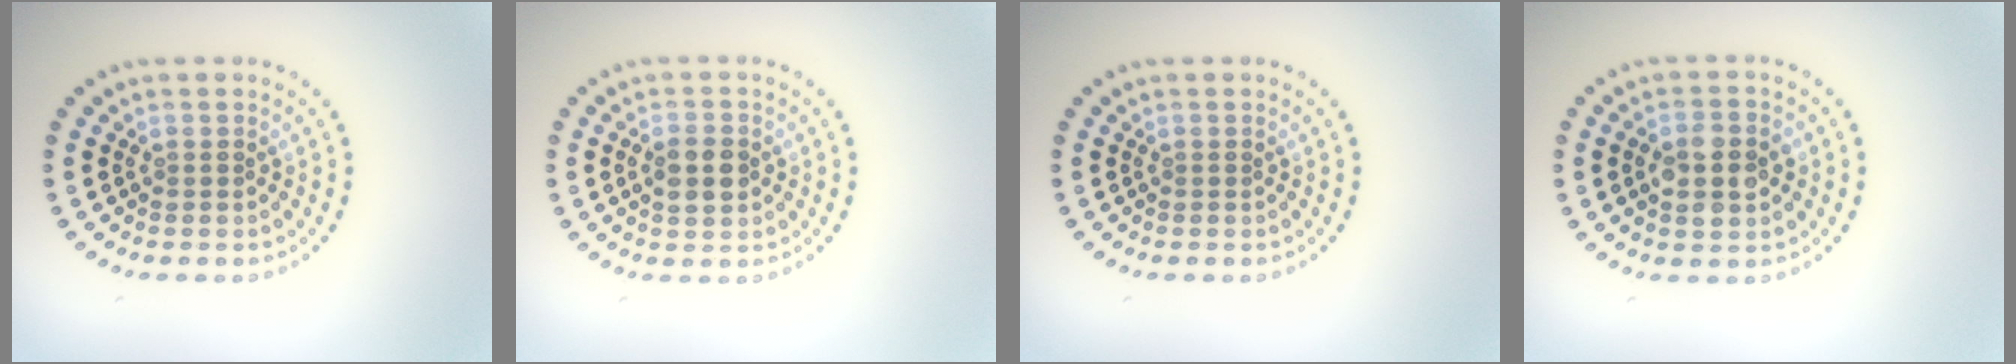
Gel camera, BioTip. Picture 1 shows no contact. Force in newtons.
{"total": 2.8, "press": 2.8, "slide": 0.2}
{"total": 0.0}
{"total": 3.4, "press": 3.4, "slide": 0.2}